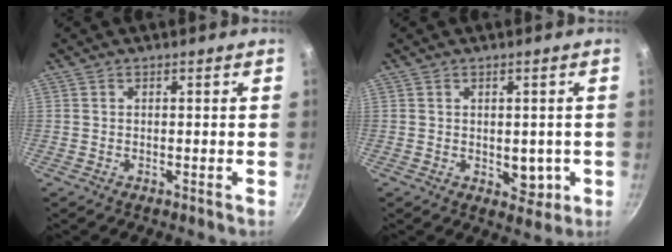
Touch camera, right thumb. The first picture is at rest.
{"total": 4.4, "force": [-0.5, 3.1, 3.1], "torque": [-0.012, 0.000, 0.000]}